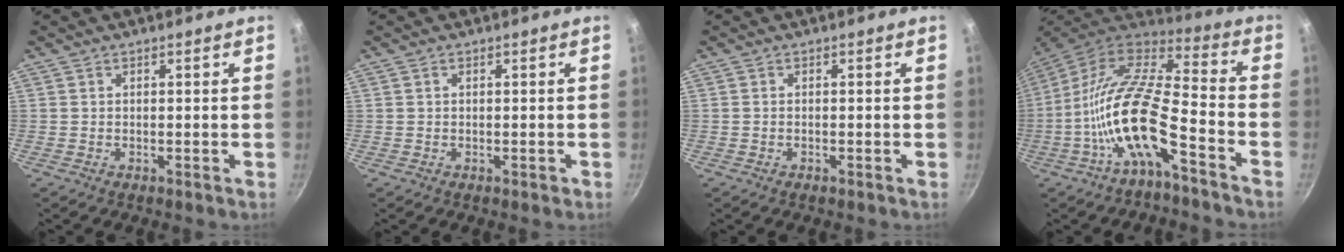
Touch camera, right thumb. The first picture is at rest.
{"total": 0.9, "force": [-0.1, 0.6, 0.7], "torque": [-0.006, 0.004, -0.002]}
{"total": 0.0}
{"total": 17.8, "force": [-7.2, 5.9, 15.2], "torque": [-0.285, 0.058, -0.150]}